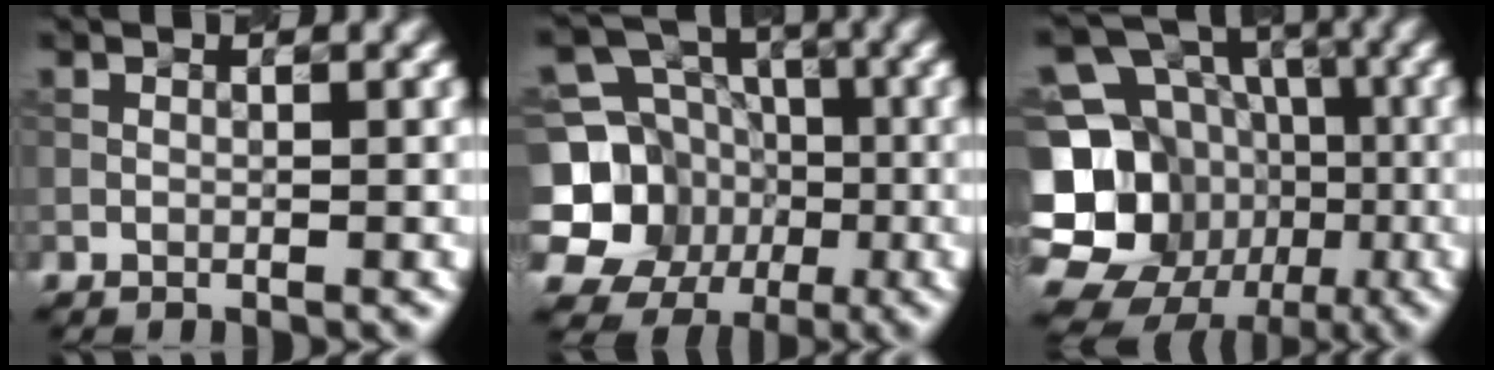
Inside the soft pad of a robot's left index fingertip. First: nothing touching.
{"total": 9.6, "force": [-1.6, 8.8, 3.5], "torque": [-0.078, -0.008, -0.059]}
{"total": 20.1, "force": [-5.4, 17.8, 7.6], "torque": [-0.181, -0.002, -0.105]}